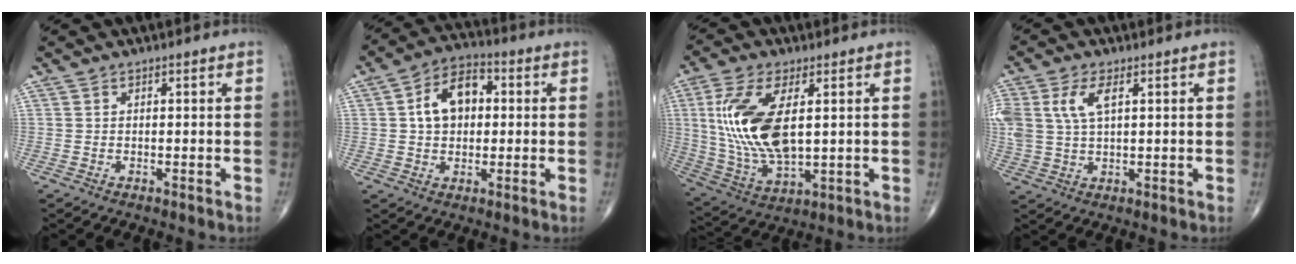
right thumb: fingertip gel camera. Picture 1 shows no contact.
{"total": 9.9, "force": [1.3, 6.7, 7.1], "torque": [-0.103, 0.020, 0.015]}
{"total": 16.5, "force": [2.7, 7.6, 14.4], "torque": [-0.303, -0.013, 0.063]}
{"total": 8.1, "force": [2.7, 4.0, 6.5], "torque": [-0.156, 0.004, 0.057]}